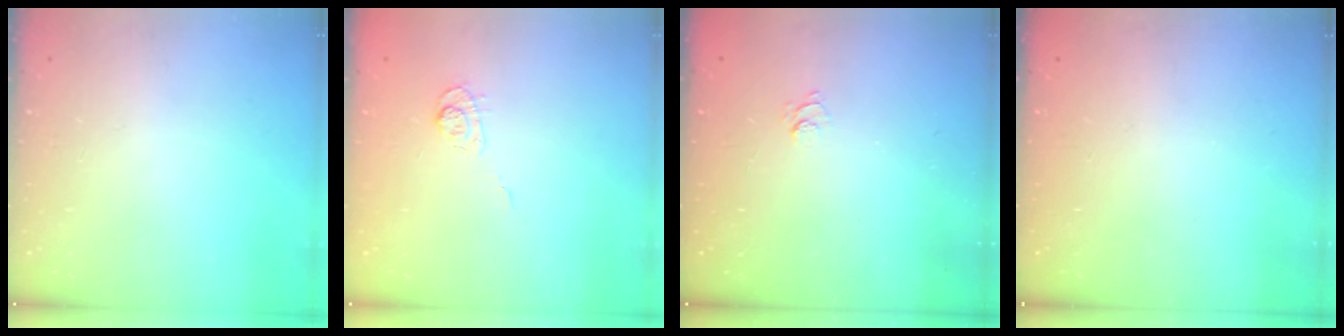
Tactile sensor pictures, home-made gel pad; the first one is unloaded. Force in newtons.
{"total": 3.5, "press": 3.1, "slide": 1.7}
{"total": 2.8, "press": 2.5, "slide": 1.3}
{"total": 2.2, "press": 2.1, "slide": 0.7}